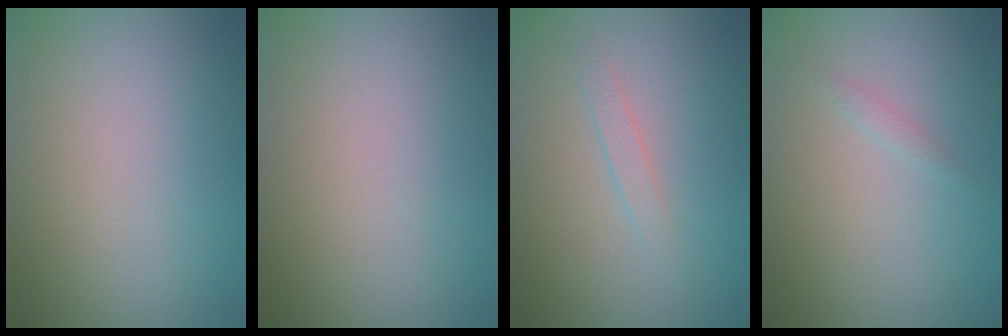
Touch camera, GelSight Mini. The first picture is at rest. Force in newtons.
{"total": 0.0}
{"total": 1.0, "press": 1.0, "slide": 0.1}
{"total": 0.7, "press": 0.7, "slide": 0.0}